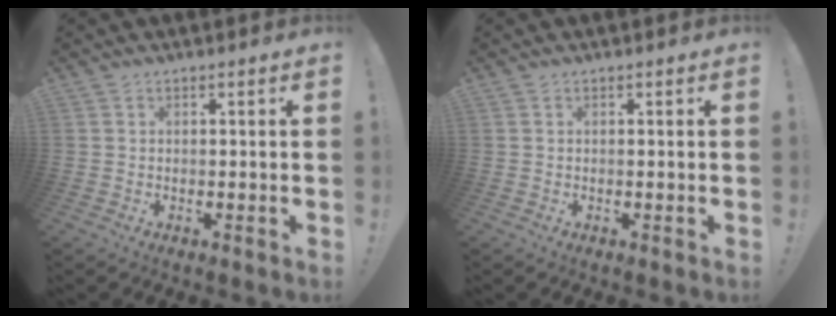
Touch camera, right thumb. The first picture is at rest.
{"total": 0.0}